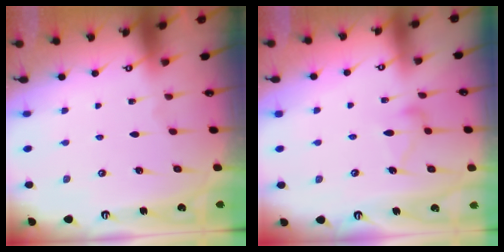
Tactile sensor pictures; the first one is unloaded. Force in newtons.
{"total": 10.7, "press": 10.7, "slide": 0.5}